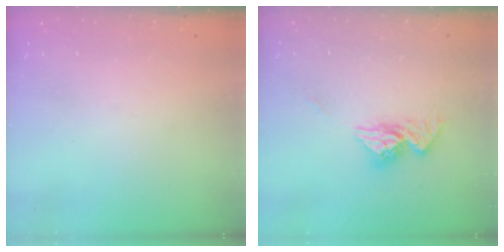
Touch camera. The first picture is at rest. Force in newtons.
{"total": 10.7, "press": 10.6, "slide": 0.9}